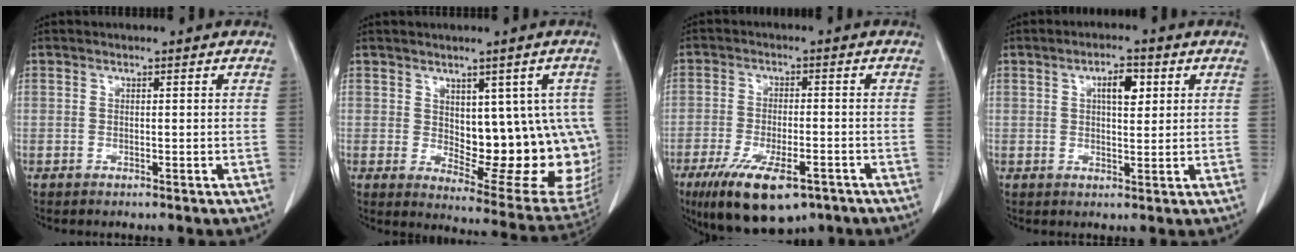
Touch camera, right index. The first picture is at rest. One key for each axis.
{"total": 16.5, "fx": 0.3, "fy": 7.5, "fz": 14.7, "tx": -0.143, "ty": 0.001, "tz": 0.030}
{"total": 13.2, "fx": -8.4, "fy": 4.7, "fz": 9.1, "tx": -0.167, "ty": -0.019, "tz": -0.131}
{"total": 4.2, "fx": 1.5, "fy": 1.1, "fz": 3.7, "tx": -0.063, "ty": 0.003, "tz": 0.024}